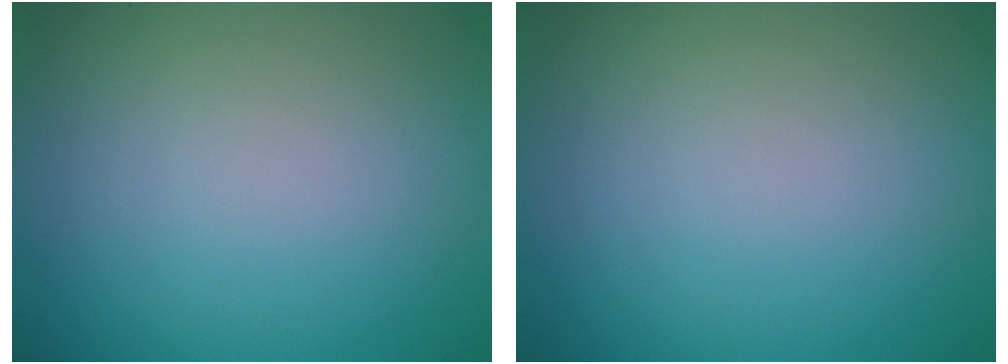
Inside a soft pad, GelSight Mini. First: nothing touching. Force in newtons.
{"total": 0.0}